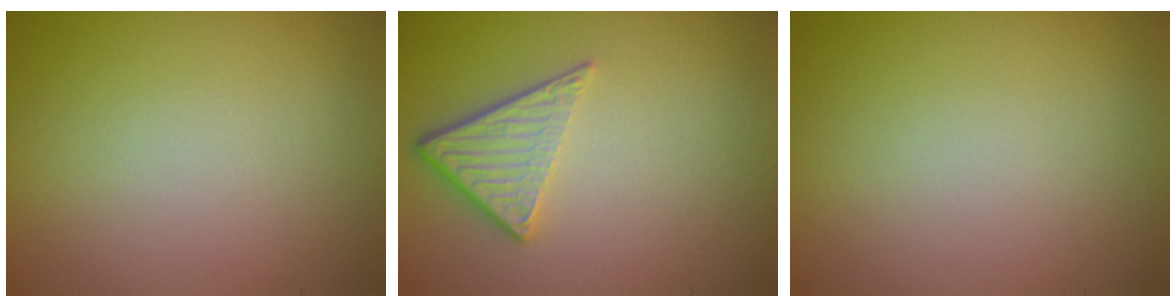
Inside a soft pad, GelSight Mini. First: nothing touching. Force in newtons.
{"total": 3.7, "press": 2.8, "slide": 2.5}
{"total": 0.0}